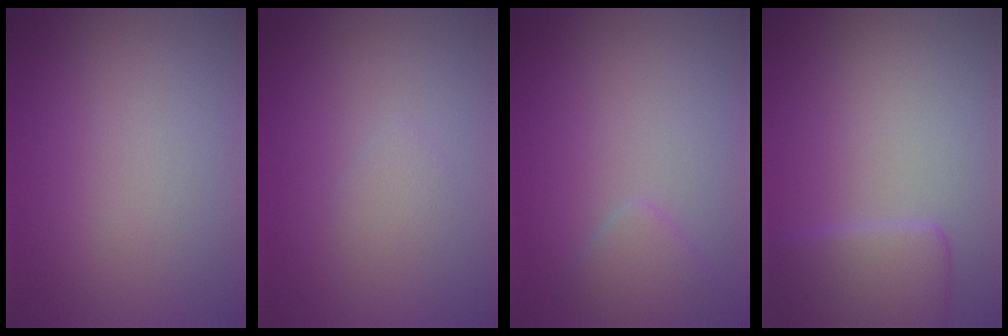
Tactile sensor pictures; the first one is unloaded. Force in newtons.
{"total": 0.9, "press": 0.9, "slide": 0.1}
{"total": 1.9, "press": 1.9, "slide": 0.1}
{"total": 3.5, "press": 3.5, "slide": 0.3}